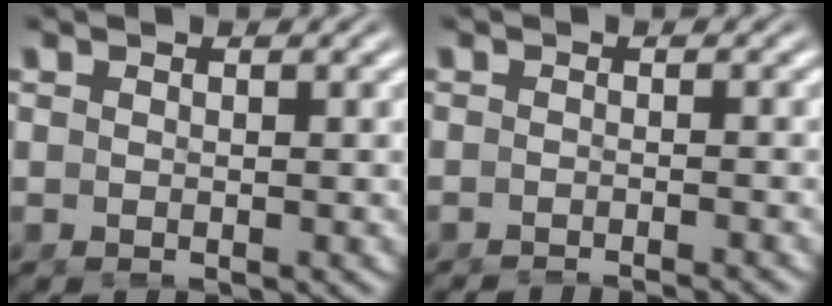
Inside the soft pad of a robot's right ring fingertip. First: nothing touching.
{"total": 3.3, "force": [-3.2, 0.0, 0.7], "torque": [-0.003, -0.009, -0.048]}